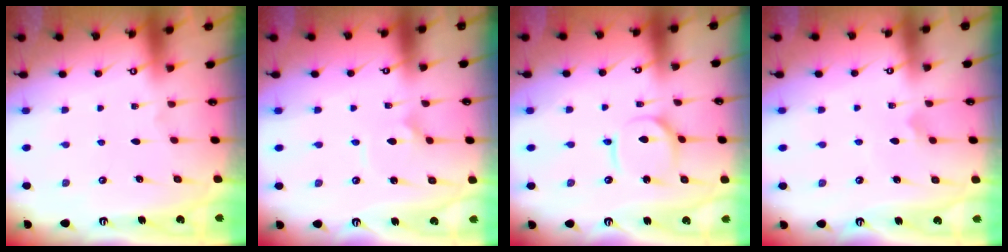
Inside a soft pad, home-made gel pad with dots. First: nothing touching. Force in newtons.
{"total": 2.4, "press": 2.4, "slide": 0.1}
{"total": 6.3, "press": 6.3, "slide": 0.6}
{"total": 4.2, "press": 4.2, "slide": 0.4}